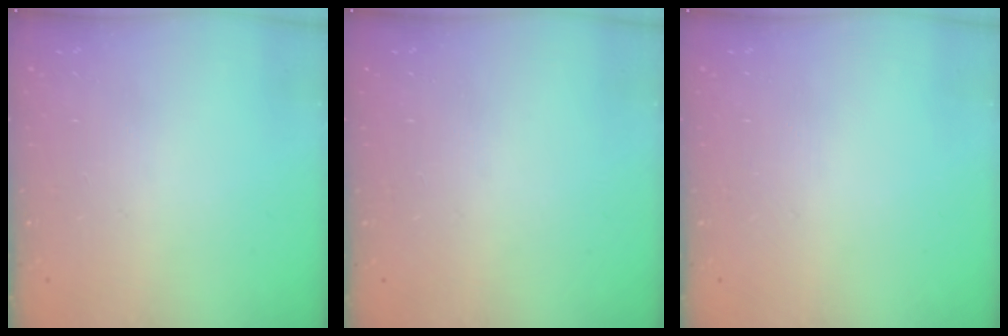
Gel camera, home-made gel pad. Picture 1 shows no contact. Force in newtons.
{"total": 0.0}
{"total": 0.0}